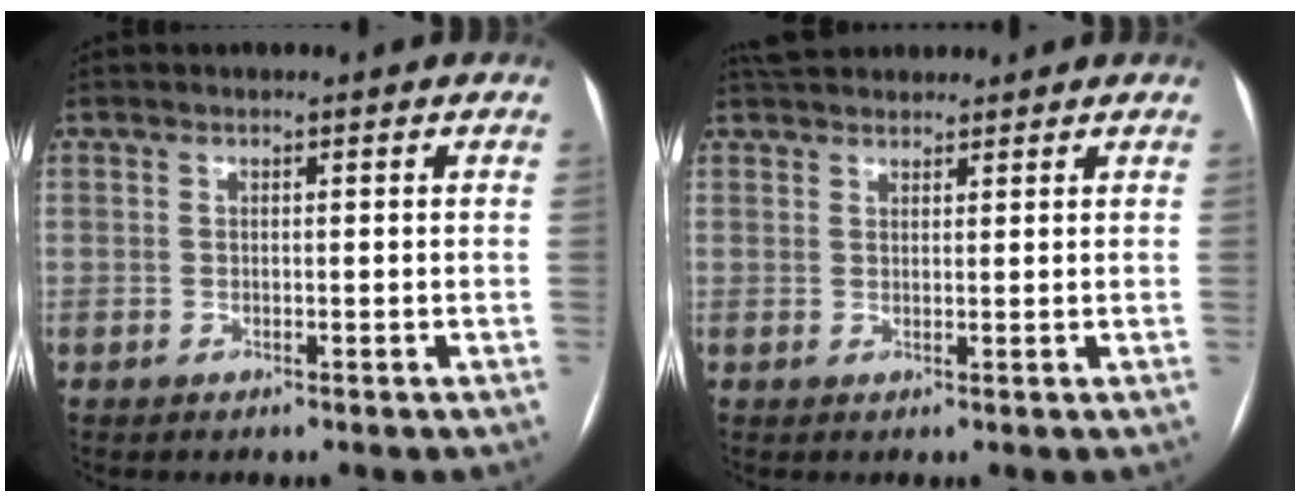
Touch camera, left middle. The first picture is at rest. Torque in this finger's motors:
{"motor_torque": [0.21, -0.26, 0.01, 0.00]}